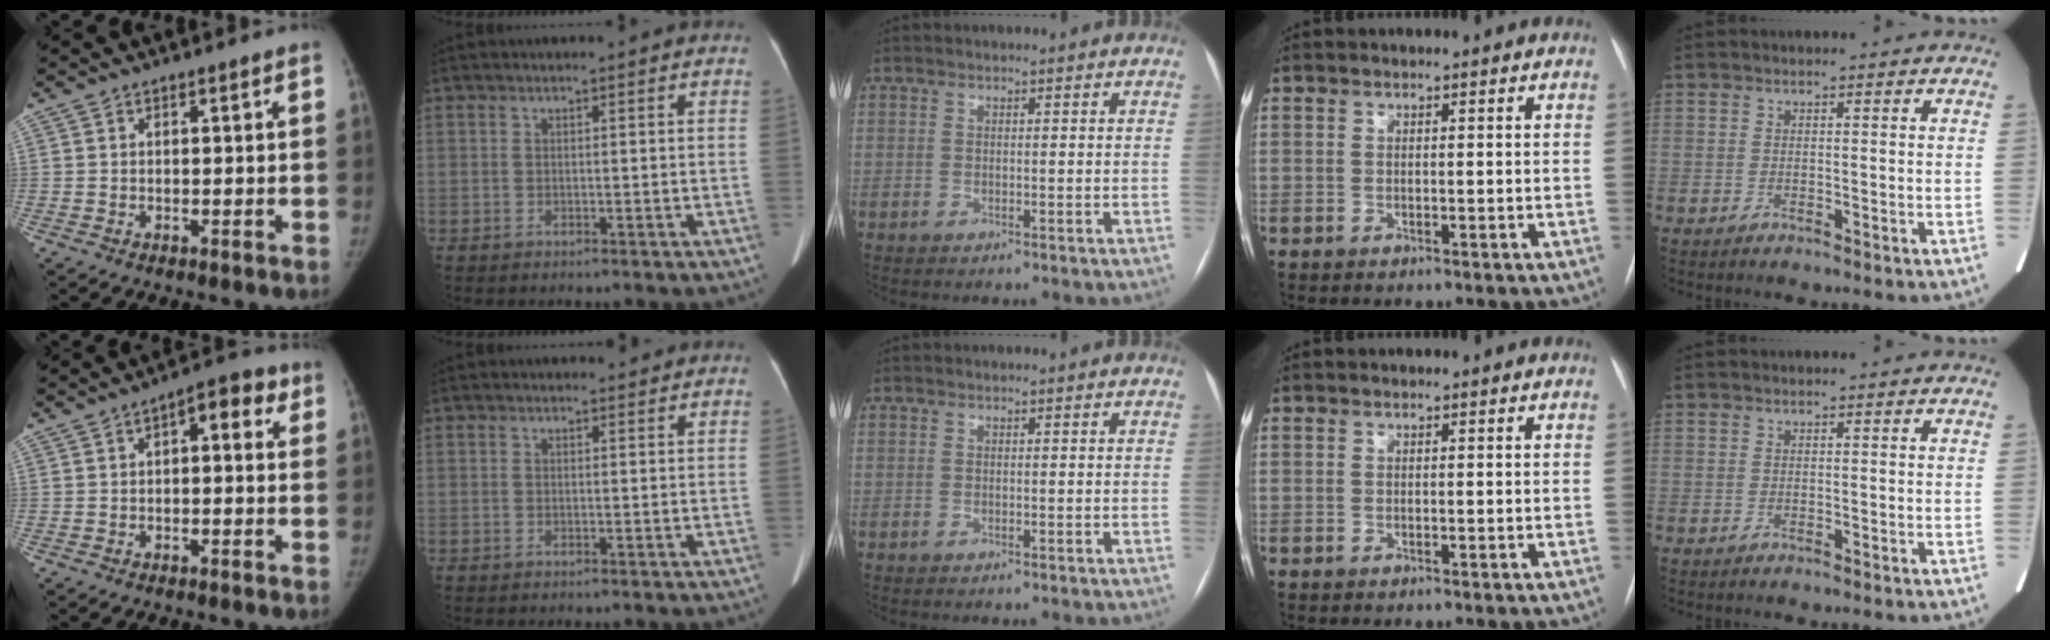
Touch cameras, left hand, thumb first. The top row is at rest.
{"thumb": {"total": 6.3, "force": [1.7, 3.1, 5.2], "torque": [-0.042, 0.022, 0.012]}, "index": {"total": 0.8, "force": [0.7, 0.3, -0.1], "torque": [-0.007, -0.003, 0.010]}}